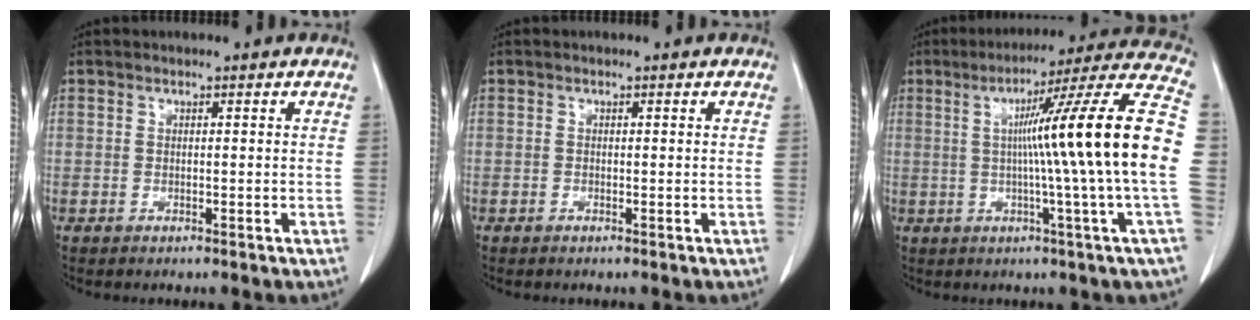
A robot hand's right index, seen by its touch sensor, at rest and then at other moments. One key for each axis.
{"total": 0.0}
{"total": 20.6, "fx": 0.1, "fy": -2.8, "fz": 20.4, "tx": -0.266, "ty": 0.010, "tz": -0.017}